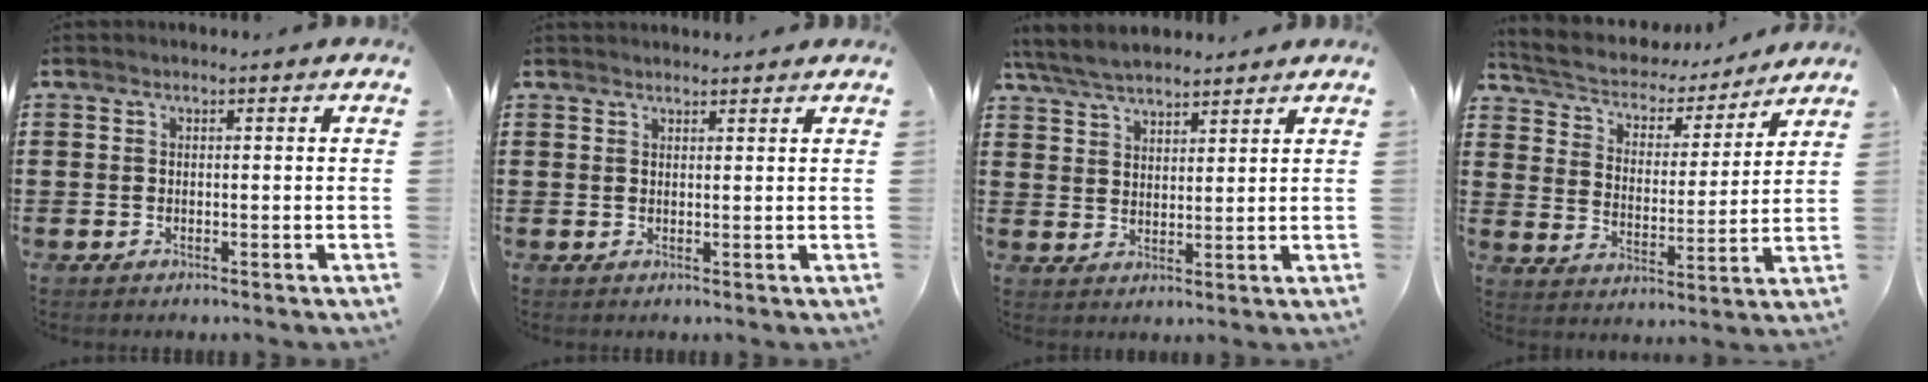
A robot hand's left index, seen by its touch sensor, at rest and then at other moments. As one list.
[{"total": 1.3, "force": [1.3, 0.2, 0.0], "torque": [-0.002, 0.001, 0.026]}, {"total": 5.4, "force": [5.0, 1.3, 1.6], "torque": [-0.051, -0.009, 0.093]}, {"total": 4.9, "force": [4.6, 1.6, 0.8], "torque": [-0.045, -0.032, 0.073]}]